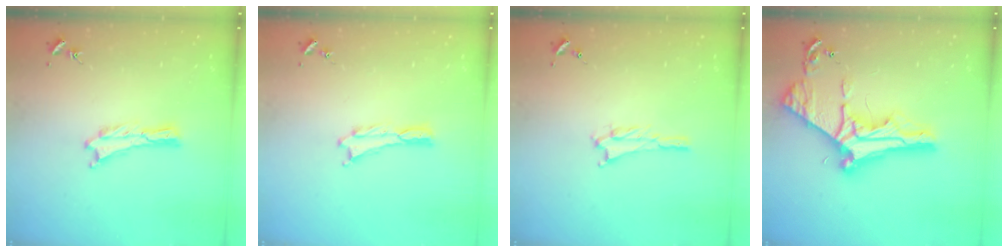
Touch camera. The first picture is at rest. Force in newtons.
{"total": 0.0}
{"total": 1.2, "press": 1.2, "slide": 0.2}
{"total": 11.8, "press": 11.7, "slide": 1.2}